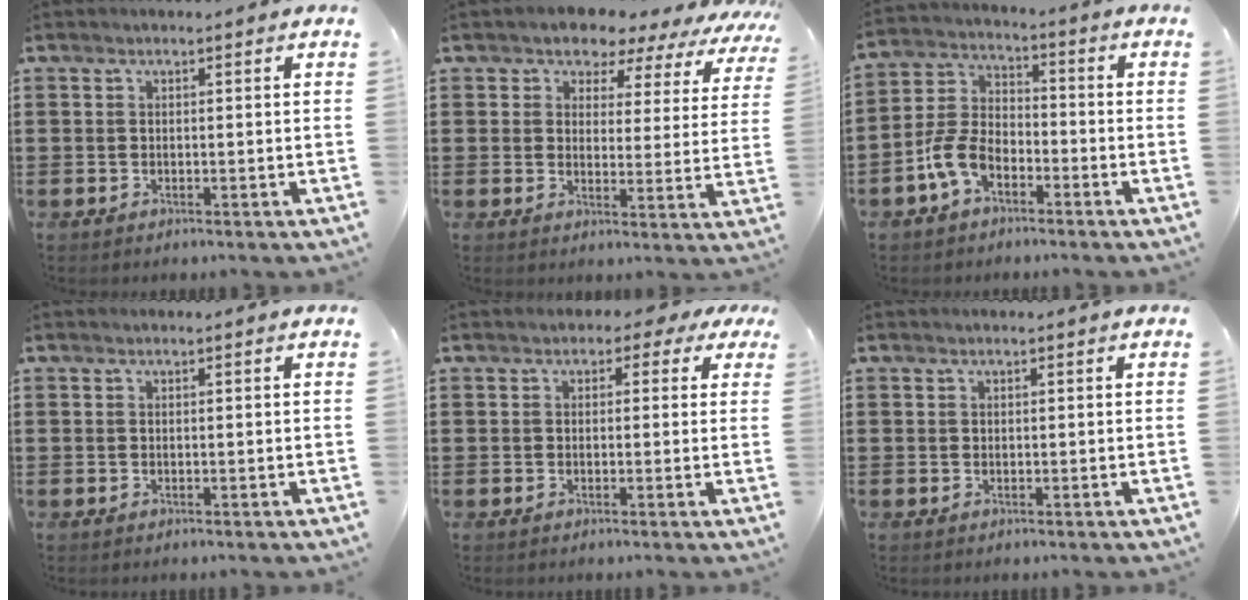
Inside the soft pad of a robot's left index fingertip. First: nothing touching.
{"total": 4.2, "force": [3.6, 2.0, 0.4], "torque": [-0.034, -0.017, 0.059]}
{"total": 7.4, "force": [-4.1, 4.1, 4.6], "torque": [-0.121, 0.005, -0.084]}
{"total": 0.0}
{"total": 1.6, "force": [0.3, 1.3, 1.0], "torque": [-0.016, 0.005, -0.001]}
{"total": 0.0}